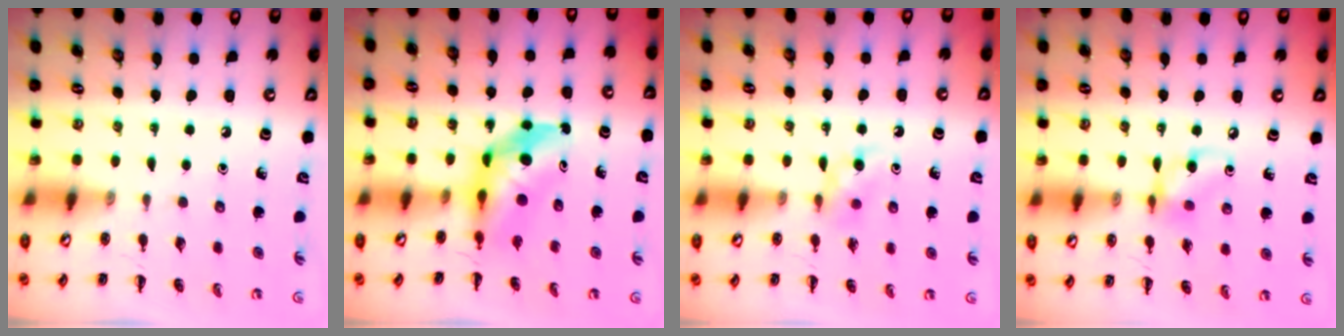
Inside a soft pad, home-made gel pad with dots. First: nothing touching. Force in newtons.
{"total": 6.0, "press": 5.8, "slide": 1.5}
{"total": 6.2, "press": 5.7, "slide": 2.3}
{"total": 8.1, "press": 8.1, "slide": 0.7}